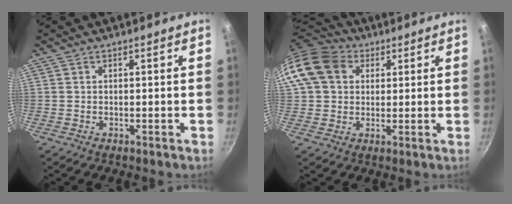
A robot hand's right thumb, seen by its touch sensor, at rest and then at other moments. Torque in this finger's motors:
{"motor_torque": [0.21, 0.36, 0.44, -0.44, 0.32]}